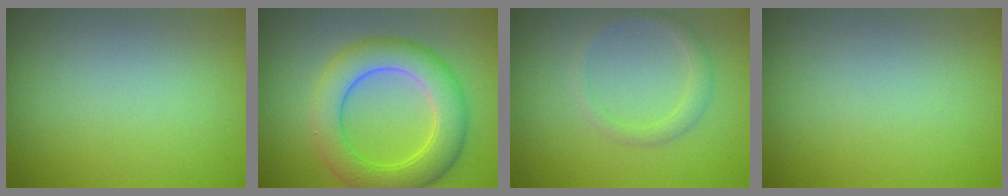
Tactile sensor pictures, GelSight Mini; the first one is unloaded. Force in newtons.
{"total": 6.5, "press": 6.5, "slide": 0.3}
{"total": 1.5, "press": 1.5, "slide": 0.1}
{"total": 0.0}